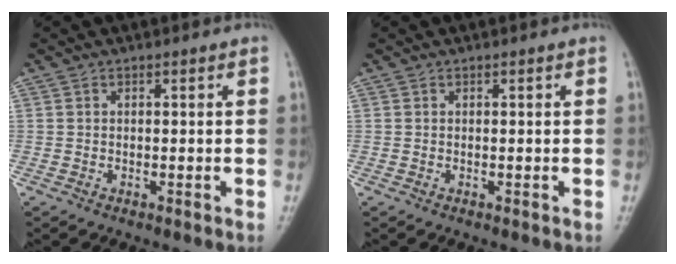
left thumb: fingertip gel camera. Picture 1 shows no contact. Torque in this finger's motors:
{"motor_torque": [0.01, 0.01, -0.05, 0.04, 0.00]}